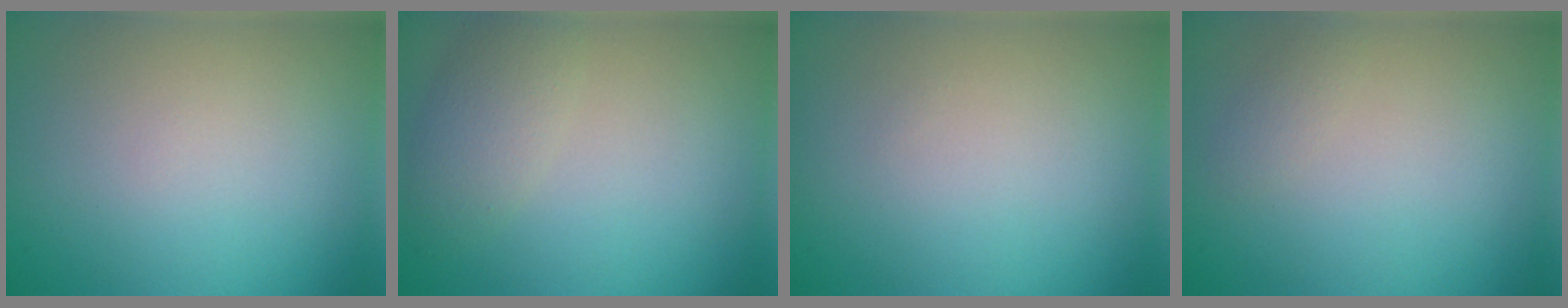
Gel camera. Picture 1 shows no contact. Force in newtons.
{"total": 2.5, "press": 2.5, "slide": 0.1}
{"total": 0.0}
{"total": 0.8, "press": 0.8, "slide": 0.0}